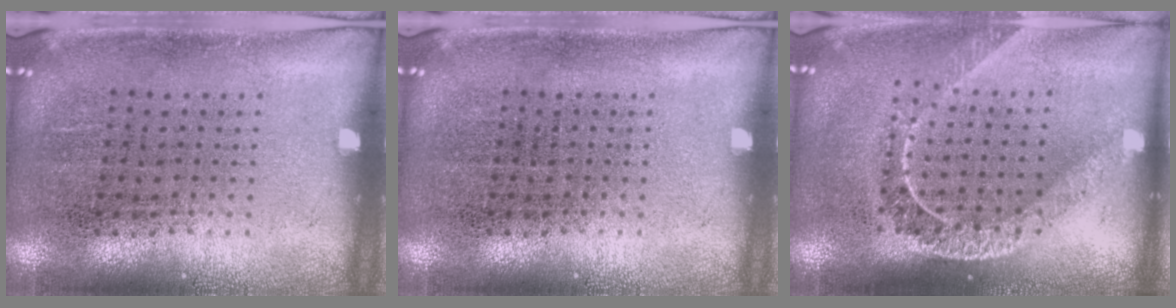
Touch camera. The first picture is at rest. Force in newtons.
{"total": 0.0}
{"total": 1.8, "press": 1.5, "slide": 1.0}